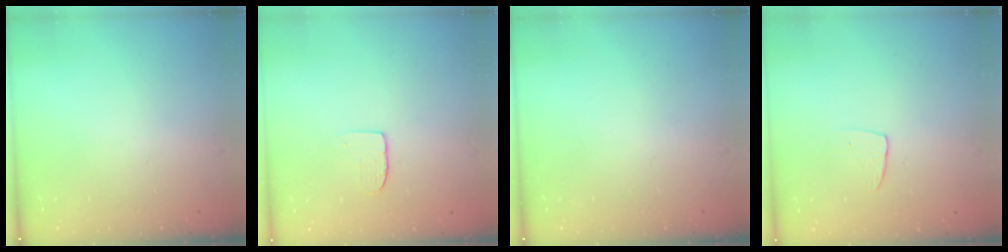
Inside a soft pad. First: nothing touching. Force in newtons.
{"total": 5.1, "press": 5.1, "slide": 0.4}
{"total": 0.0}
{"total": 4.9, "press": 4.8, "slide": 0.4}